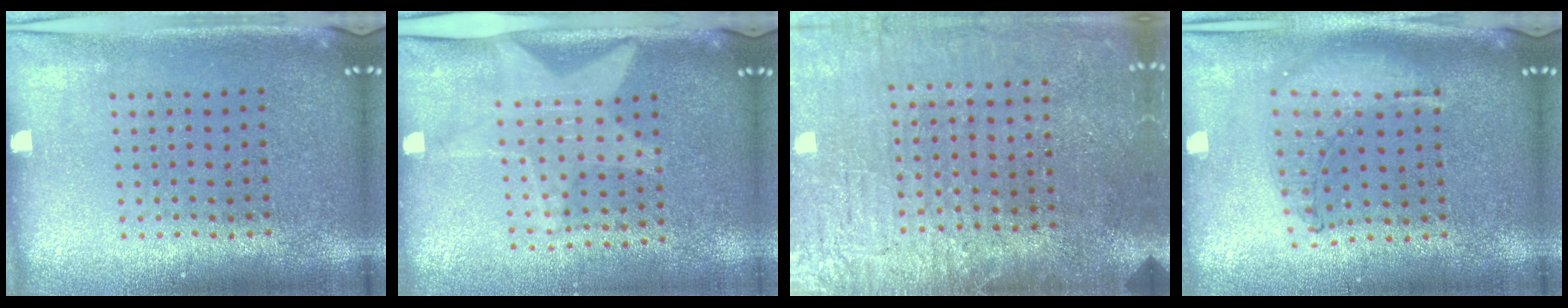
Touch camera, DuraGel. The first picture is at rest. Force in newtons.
{"total": 1.9, "press": 1.5, "slide": 1.1}
{"total": 3.8, "press": 3.5, "slide": 1.4}
{"total": 1.0, "press": 1.0, "slide": 0.2}